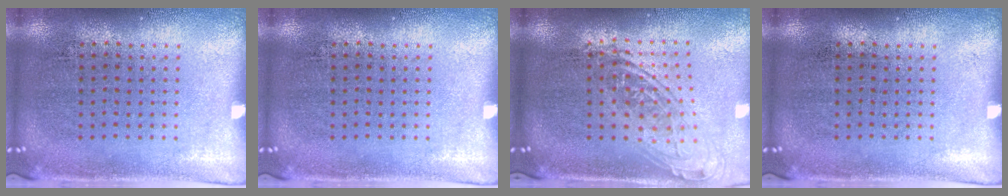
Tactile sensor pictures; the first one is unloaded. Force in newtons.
{"total": 0.0}
{"total": 1.9, "press": 1.4, "slide": 1.2}
{"total": 0.0}